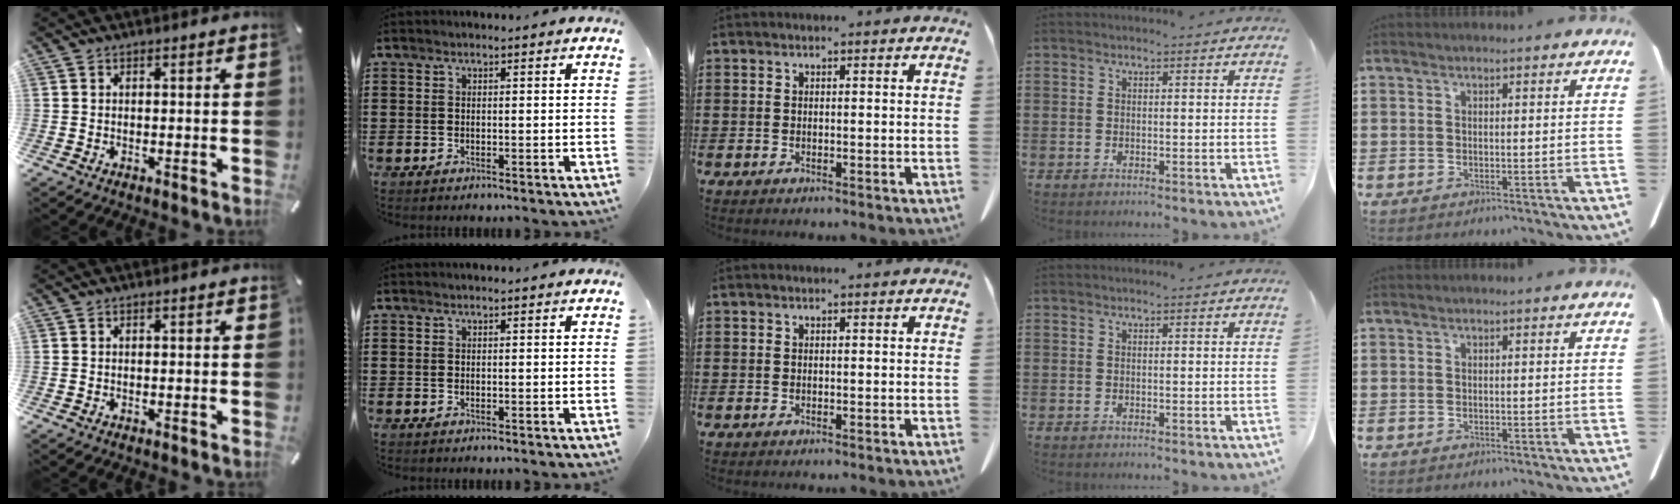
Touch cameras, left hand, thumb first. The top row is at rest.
{}